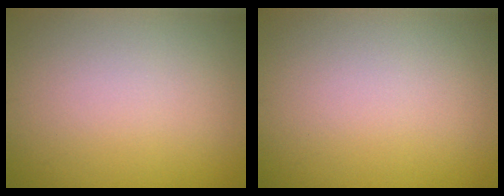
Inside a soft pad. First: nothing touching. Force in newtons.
{"total": 0.0}